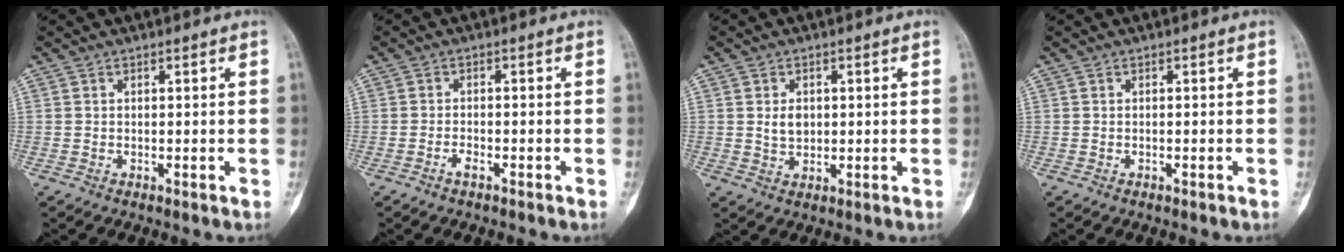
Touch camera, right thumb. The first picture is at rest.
{"total": 1.6, "force": [-1.1, 0.5, 1.0], "torque": [-0.019, 0.007, -0.023]}
{"total": 3.3, "force": [0.5, 2.4, 2.2], "torque": [-0.029, -0.003, 0.013]}
{"total": 0.0}